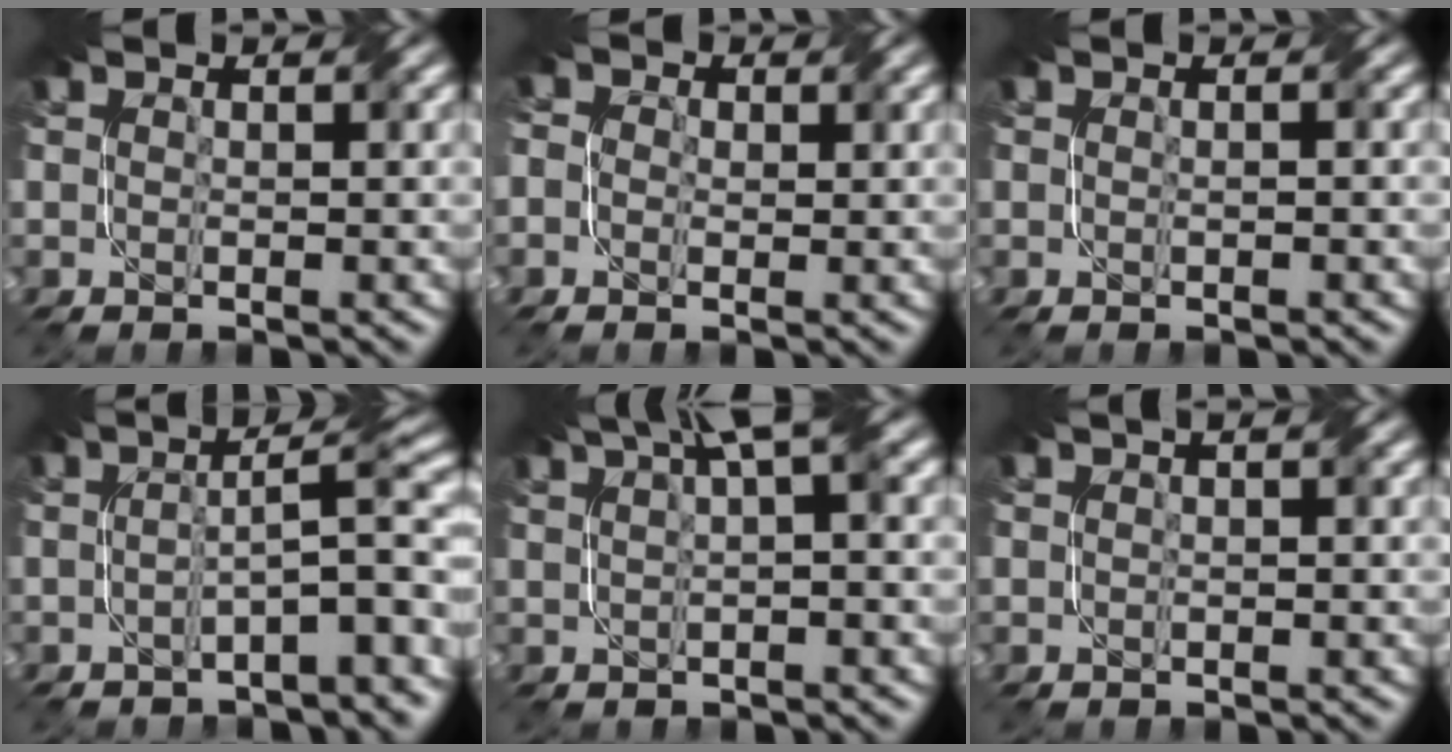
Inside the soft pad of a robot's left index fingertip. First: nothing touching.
{"total": 1.8, "force": [0.3, 1.6, 0.8], "torque": [-0.016, 0.012, -0.010]}
{"total": 0.6, "force": [-0.1, 0.0, 0.6], "torque": [-0.006, 0.004, -0.005]}
{"total": 6.2, "force": [-1.7, 1.0, 5.9], "torque": [-0.076, 0.021, -0.033]}
{"total": 3.8, "force": [2.2, 0.6, 3.0], "torque": [-0.033, 0.018, 0.040]}
{"total": 0.6, "force": [0.4, -0.2, 0.4], "torque": [-0.009, 0.006, 0.006]}